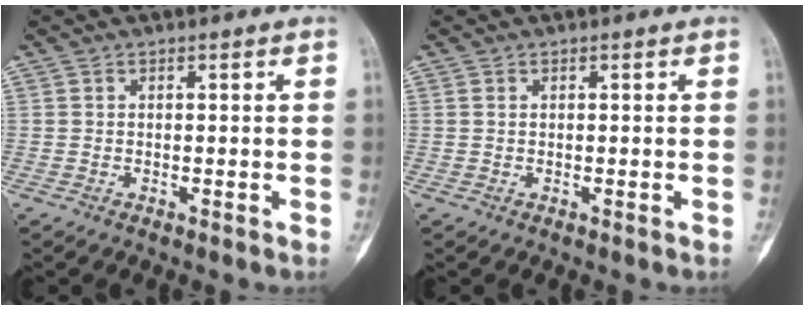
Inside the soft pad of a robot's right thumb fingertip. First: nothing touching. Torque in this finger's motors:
{"motor_torque": [-0.52, 0.21, 0.17, 0.02, 0.02]}